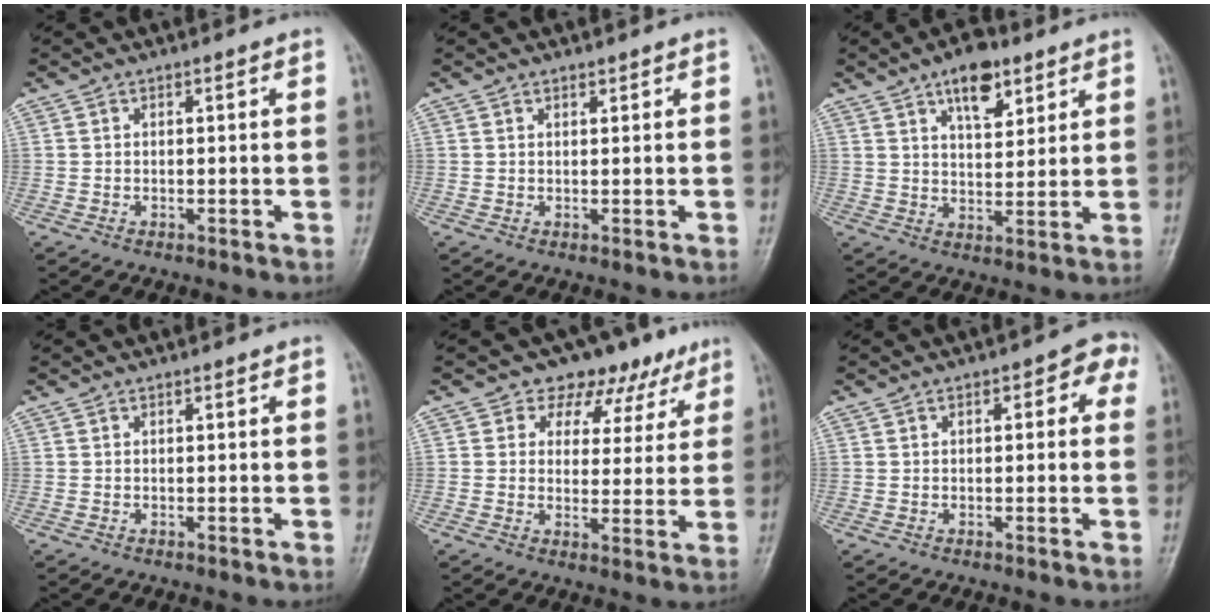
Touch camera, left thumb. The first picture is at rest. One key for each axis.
{"total": 0.8, "fx": 0.6, "fy": 0.2, "fz": 0.3, "tx": -0.006, "ty": -0.004, "tz": 0.011}
{"total": 10.3, "fx": 6.0, "fy": 4.6, "fz": 7.0, "tx": -0.091, "ty": -0.032, "tz": 0.100}
{"total": 0.0}
{"total": 9.8, "fx": 6.3, "fy": 6.7, "fz": 3.4, "tx": 0.001, "ty": -0.021, "tz": 0.077}
{"total": 5.1, "fx": 1.4, "fy": 2.6, "fz": 4.2, "tx": -0.027, "ty": 0.017, "tz": 0.010}